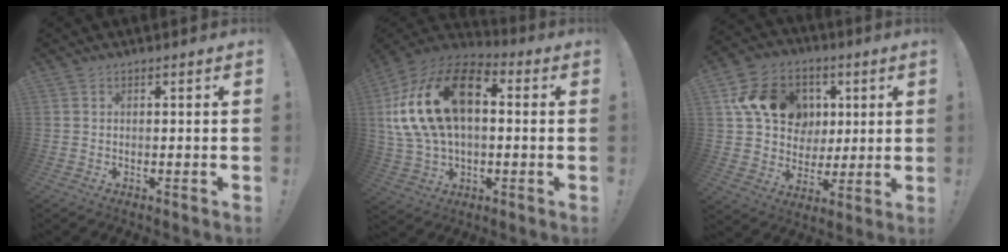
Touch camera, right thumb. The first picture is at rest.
{"total": 23.8, "force": [5.2, 14.6, 18.0], "torque": [-0.337, -0.006, 0.094]}
{"total": 18.4, "force": [5.6, 15.2, 8.7], "torque": [-0.124, 0.000, 0.130]}